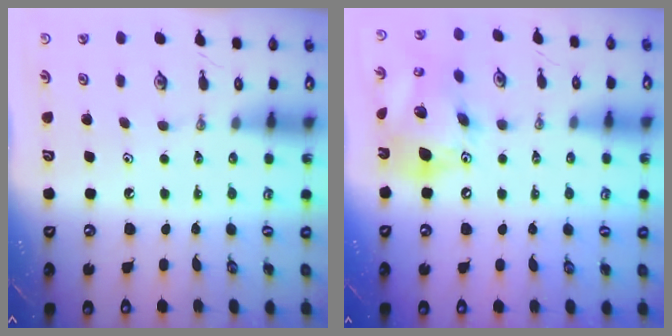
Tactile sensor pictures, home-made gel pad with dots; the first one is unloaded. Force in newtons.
{"total": 18.0, "press": 17.7, "slide": 3.1}